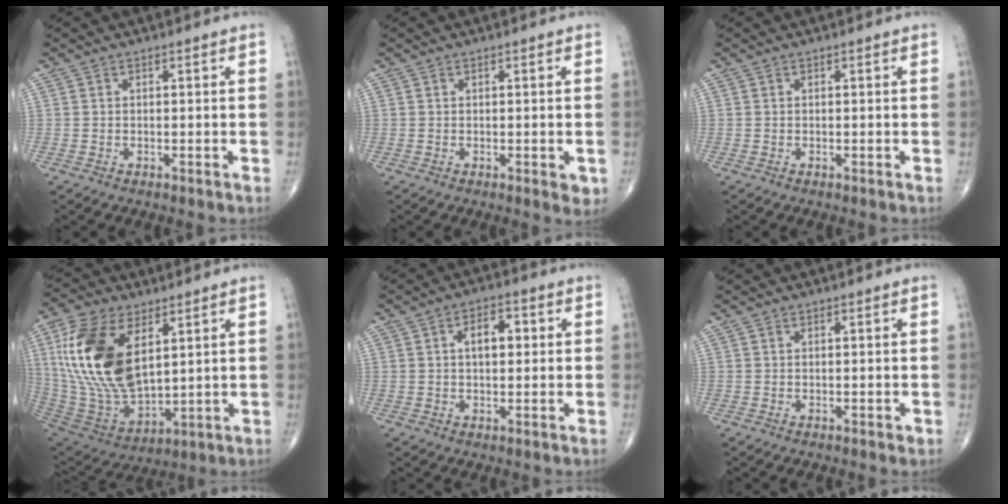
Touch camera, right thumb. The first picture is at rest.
{"total": 2.4, "force": [-0.3, 1.0, 2.1], "torque": [-0.013, -0.003, -0.004]}
{"total": 0.0}
{"total": 21.7, "force": [6.5, 11.5, 17.2], "torque": [-0.339, -0.031, 0.131]}
{"total": 5.9, "force": [1.1, 3.3, 4.7], "torque": [-0.061, 0.009, 0.013]}
{"total": 0.6, "force": [0.1, 0.3, 0.4], "torque": [-0.003, 0.000, 0.002]}